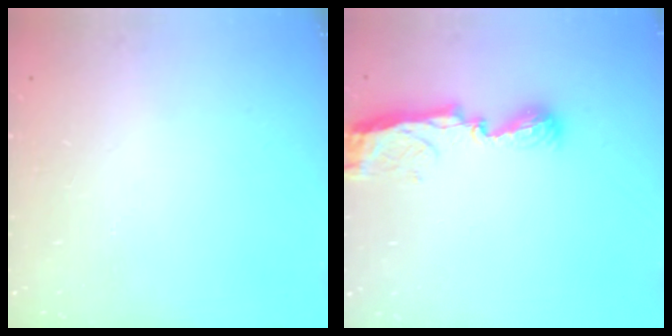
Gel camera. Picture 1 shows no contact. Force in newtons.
{"total": 8.0, "press": 8.0, "slide": 0.1}